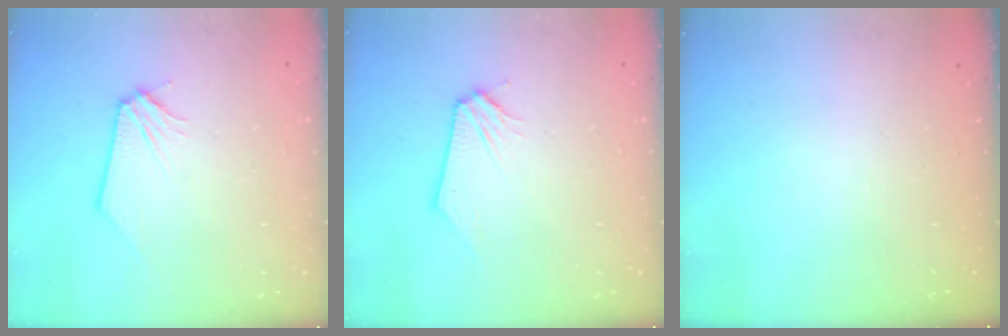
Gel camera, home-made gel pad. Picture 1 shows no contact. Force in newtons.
{"total": 0.0}
{"total": 0.0}